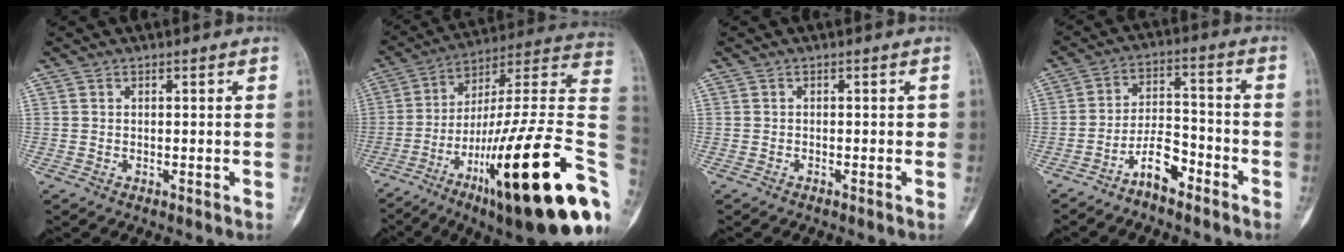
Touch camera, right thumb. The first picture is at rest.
{"total": 33.1, "force": [-11.0, 6.2, 30.6], "torque": [-0.395, 0.056, -0.178]}
{"total": 1.0, "force": [-0.3, 0.5, 0.8], "torque": [-0.005, 0.006, -0.009]}
{"total": 7.3, "force": [-5.1, 2.8, 4.4], "torque": [-0.075, 0.049, -0.095]}